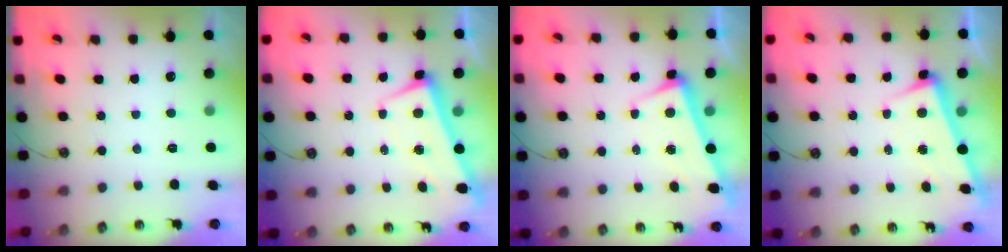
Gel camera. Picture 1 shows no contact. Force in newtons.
{"total": 1.5, "press": 0.5, "slide": 1.4}
{"total": 3.3, "press": 3.1, "slide": 1.1}
{"total": 3.3, "press": 3.1, "slide": 1.1}